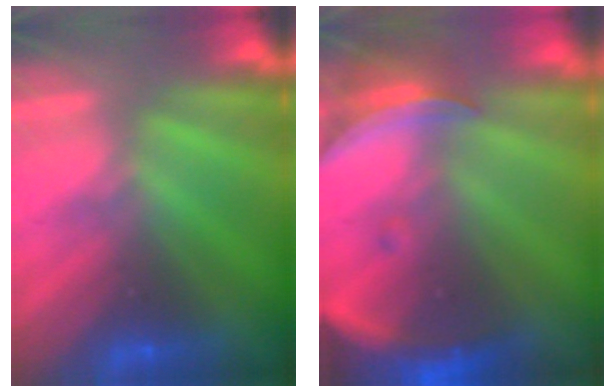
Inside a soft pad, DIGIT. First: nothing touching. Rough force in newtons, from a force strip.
{"total": 13.7}